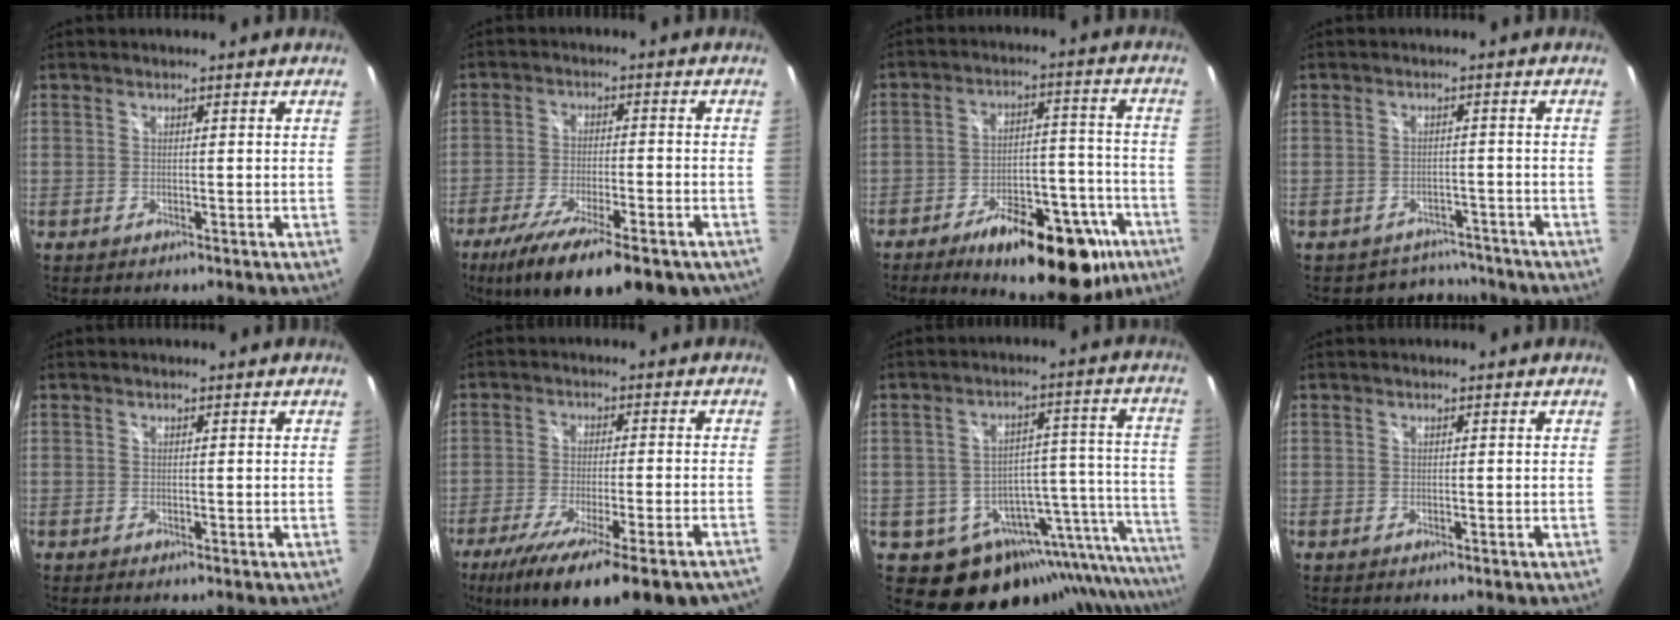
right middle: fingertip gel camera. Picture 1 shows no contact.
{"total": 19.1, "force": [-12.7, 6.1, 12.9], "torque": [-0.237, -0.058, -0.192]}
{"total": 20.7, "force": [-12.8, 8.6, 13.8], "torque": [-0.195, 0.008, -0.164]}
{"total": 5.6, "force": [-4.7, 3.1, 0.1], "torque": [-0.005, 0.015, -0.063]}
{"total": 0.0}
{"total": 20.5, "force": [-14.9, 3.1, 13.7], "torque": [-0.239, -0.075, -0.222]}
{"total": 21.3, "force": [-13.6, 11.5, 11.7], "torque": [-0.147, 0.006, -0.172]}
{"total": 0.0}